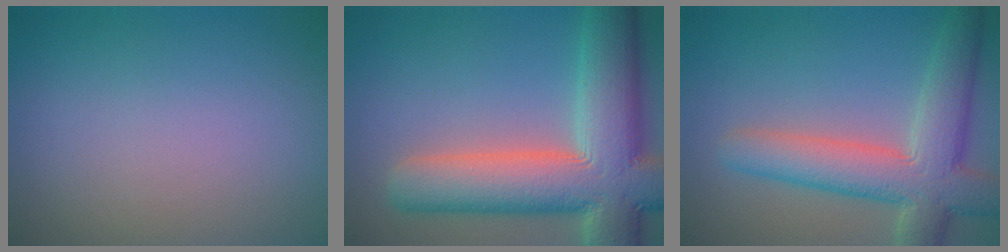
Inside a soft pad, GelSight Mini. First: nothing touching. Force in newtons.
{"total": 12.6, "press": 12.6, "slide": 1.2}
{"total": 7.6, "press": 7.6, "slide": 0.6}